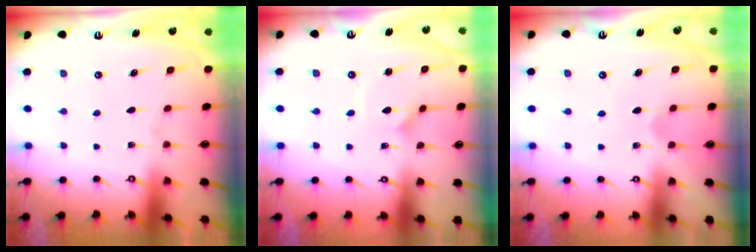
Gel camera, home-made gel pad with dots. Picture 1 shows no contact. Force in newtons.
{"total": 1.5, "press": 1.5, "slide": 0.0}
{"total": 5.0, "press": 4.9, "slide": 0.6}